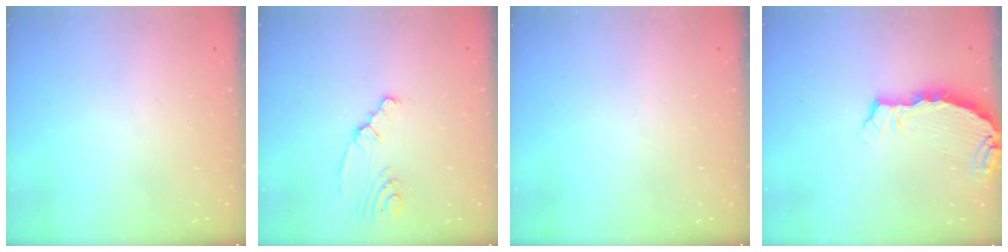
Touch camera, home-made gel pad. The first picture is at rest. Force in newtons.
{"total": 2.3, "press": 2.3, "slide": 0.2}
{"total": 0.0}
{"total": 5.7, "press": 5.7, "slide": 0.4}